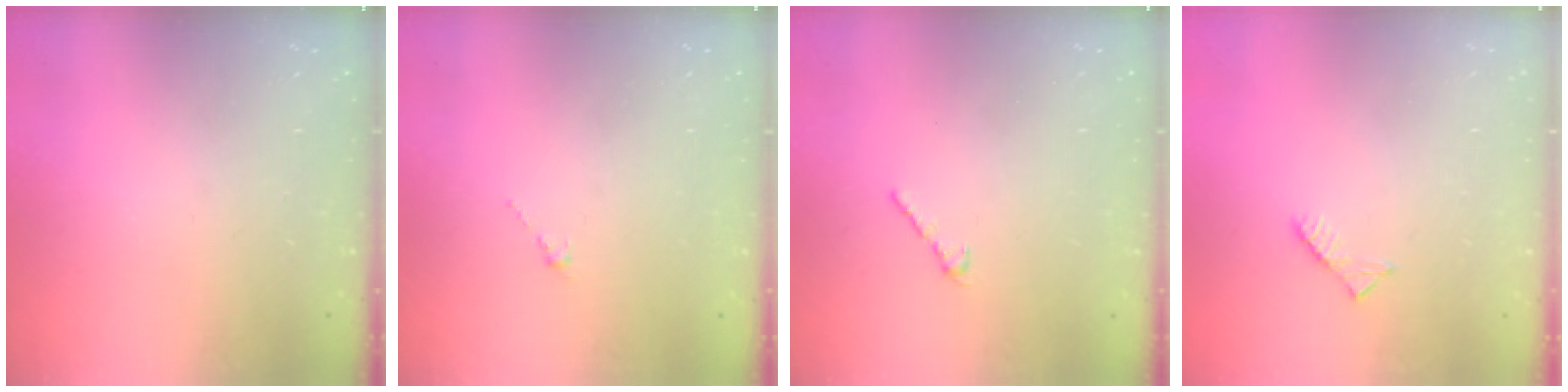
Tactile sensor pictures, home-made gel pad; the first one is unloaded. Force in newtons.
{"total": 0.0}
{"total": 2.5, "press": 2.4, "slide": 0.7}
{"total": 2.6, "press": 2.6, "slide": 0.4}